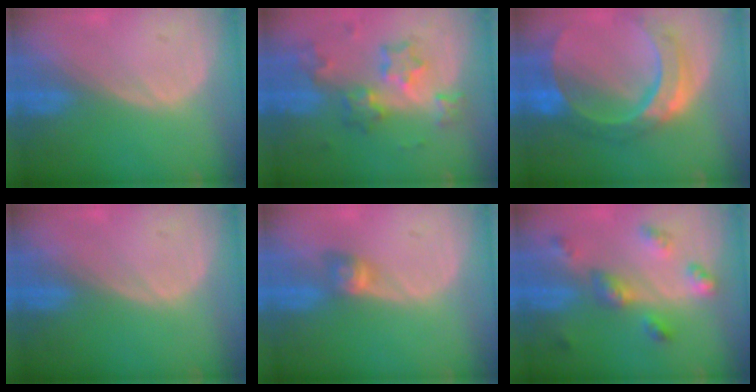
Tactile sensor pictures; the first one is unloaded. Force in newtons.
{"total": 8.4, "press": 7.3, "slide": 4.1}
{"total": 11.0, "press": 9.2, "slide": 6.0}
{"total": 0.0}
{"total": 2.9, "press": 2.5, "slide": 1.5}
{"total": 6.1, "press": 5.9, "slide": 1.7}